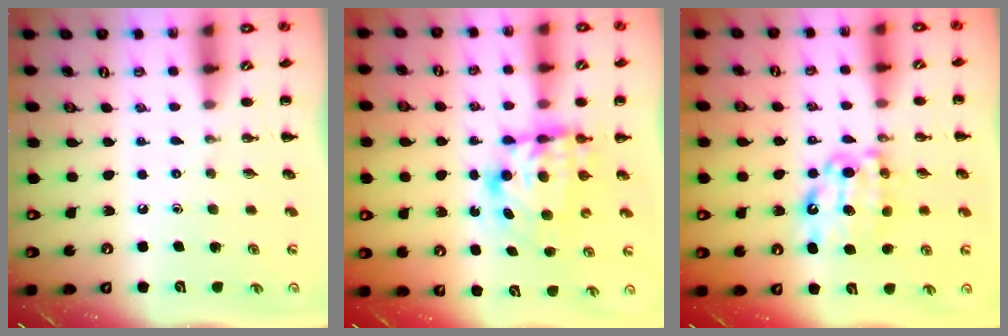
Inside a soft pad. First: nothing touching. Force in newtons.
{"total": 7.9, "press": 7.8, "slide": 1.2}
{"total": 11.5, "press": 11.5, "slide": 0.9}